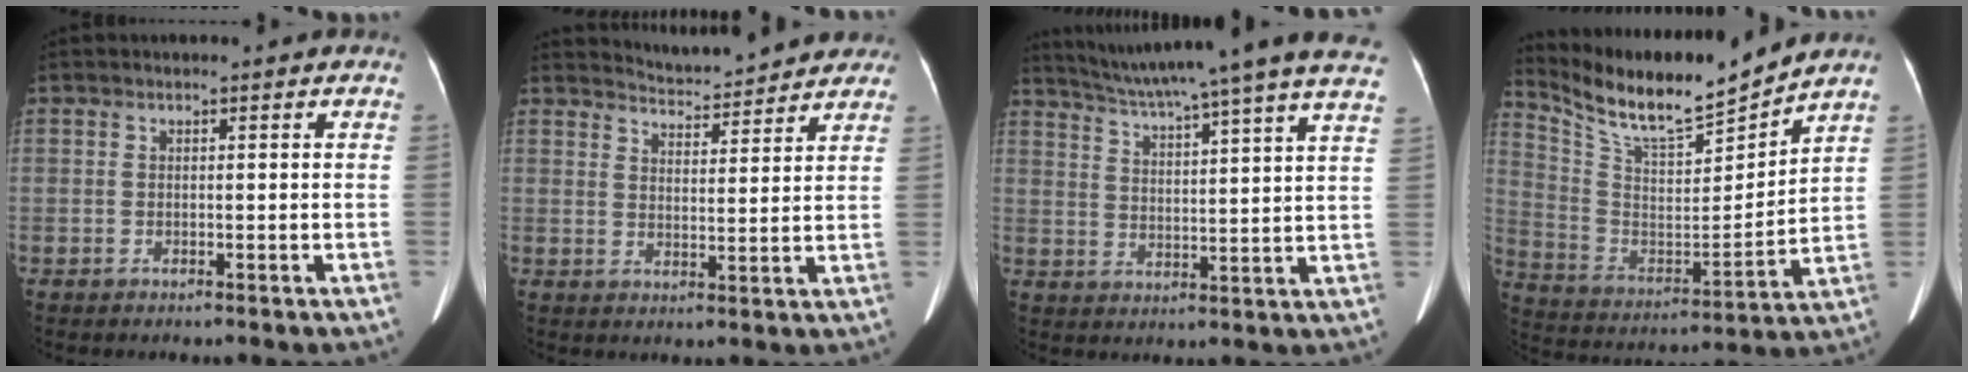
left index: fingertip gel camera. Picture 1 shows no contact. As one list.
[{"total": 9.4, "force": [9.2, 1.5, 1.4], "torque": [-0.021, 0.009, 0.120]}, {"total": 25.7, "force": [22.5, -1.2, 12.4], "torque": [-0.208, -0.036, 0.295]}, {"total": 15.3, "force": [14.1, 0.7, 6.0], "torque": [-0.134, -0.016, 0.256]}]